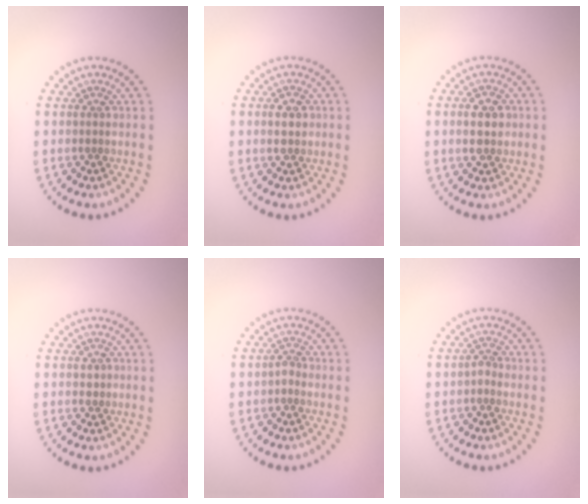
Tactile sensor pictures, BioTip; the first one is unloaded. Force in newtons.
{"total": 2.3, "press": 2.3, "slide": 0.1}
{"total": 2.9, "press": 2.9, "slide": 0.0}
{"total": 0.8, "press": 0.8, "slide": 0.1}
{"total": 0.9, "press": 0.6, "slide": 0.6}
{"total": 0.9, "press": 0.7, "slide": 0.5}